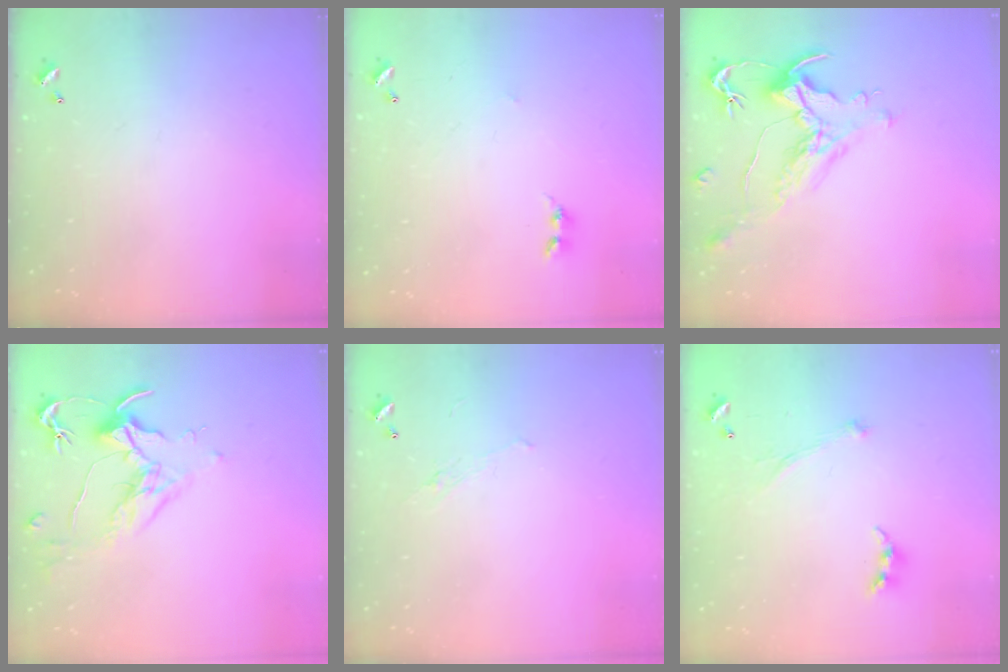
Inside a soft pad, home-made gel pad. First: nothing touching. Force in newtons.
{"total": 2.8, "press": 2.7, "slide": 0.4}
{"total": 1.7, "press": 1.1, "slide": 1.3}
{"total": 1.8, "press": 1.6, "slide": 0.9}
{"total": 0.9, "press": 0.5, "slide": 0.7}
{"total": 2.1, "press": 2.0, "slide": 0.7}